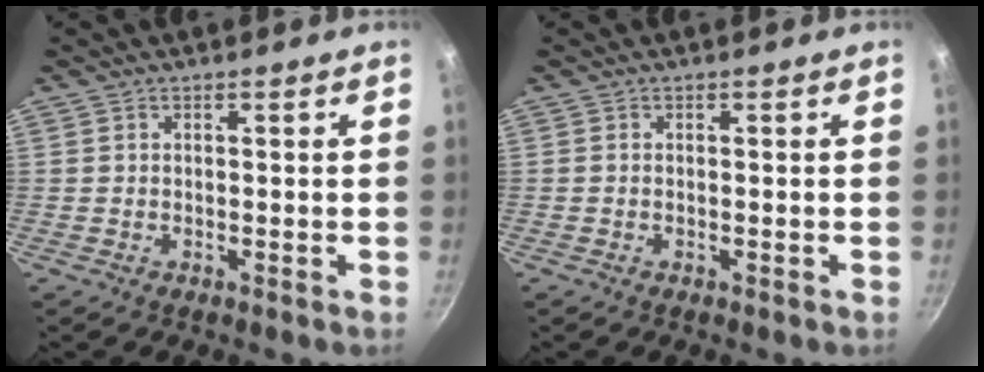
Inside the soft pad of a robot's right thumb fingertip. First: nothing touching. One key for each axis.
{"total": 0.0}